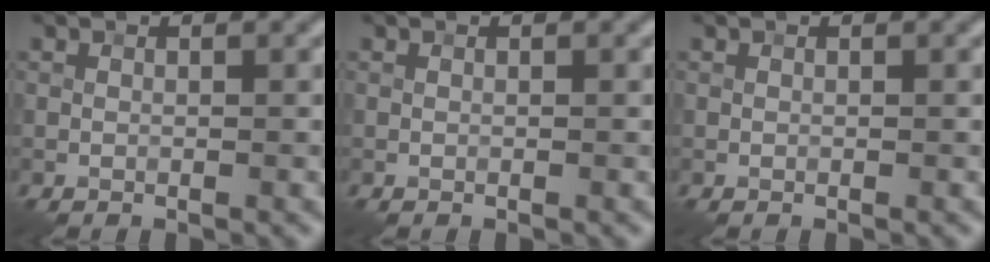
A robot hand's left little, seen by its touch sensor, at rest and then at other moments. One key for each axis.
{"total": 0.0}
{"total": 0.0}